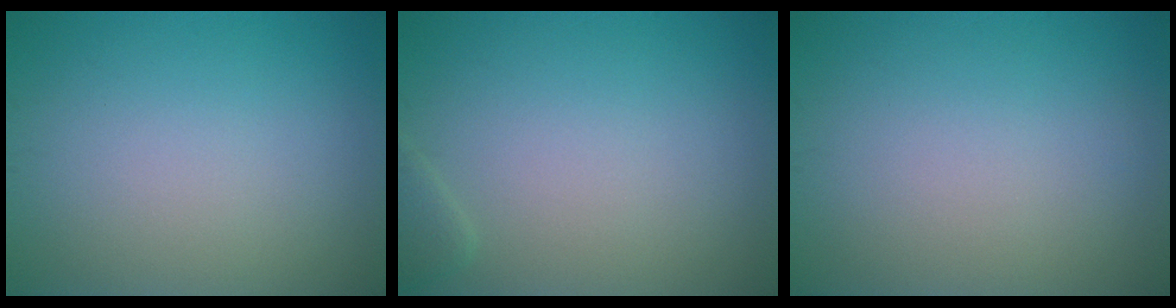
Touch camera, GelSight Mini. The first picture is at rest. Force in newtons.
{"total": 0.9, "press": 0.9, "slide": 0.1}
{"total": 0.0}